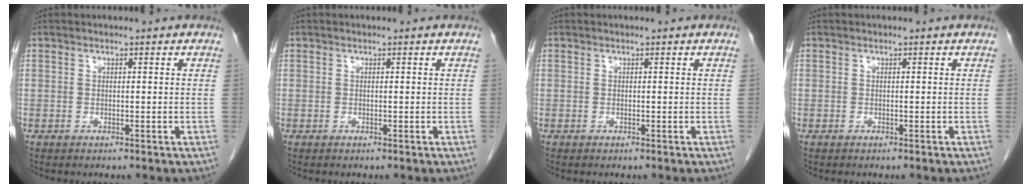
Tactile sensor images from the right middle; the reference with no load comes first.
{"total": 0.0}
{"total": 0.0}
{"total": 0.0}